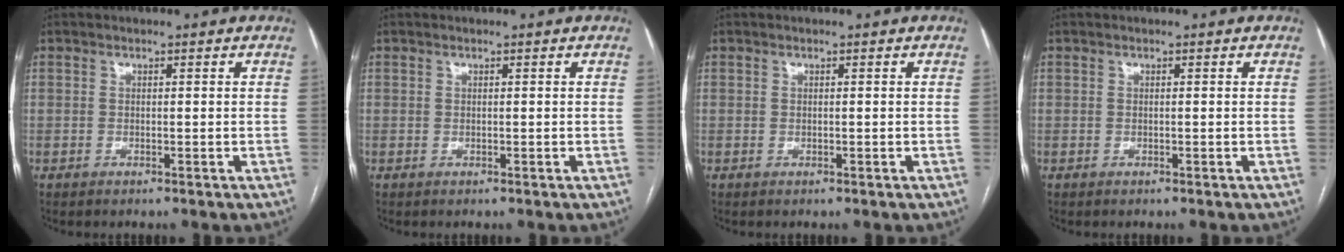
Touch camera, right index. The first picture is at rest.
{"total": 0.0}
{"total": 0.0}
{"total": 0.0}